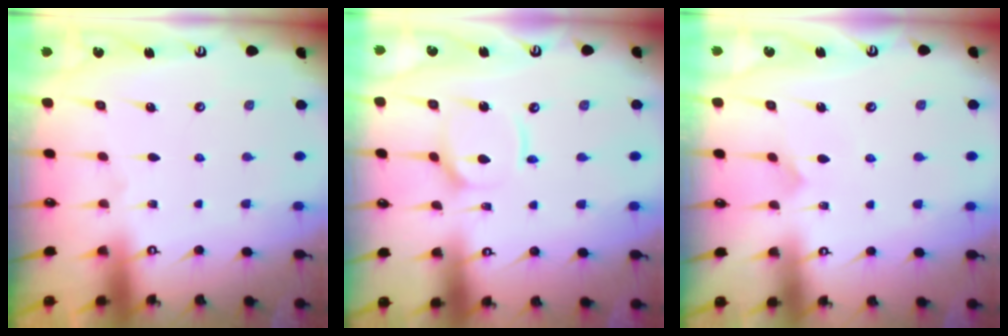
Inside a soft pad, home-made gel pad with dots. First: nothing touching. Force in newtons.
{"total": 8.9, "press": 8.9, "slide": 0.9}
{"total": 3.6, "press": 3.6, "slide": 0.3}